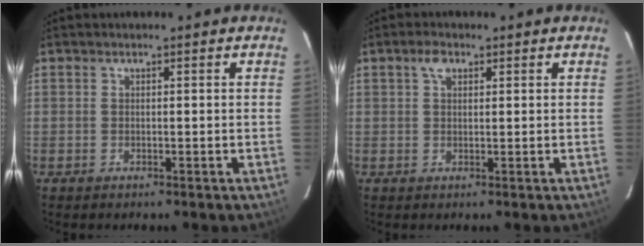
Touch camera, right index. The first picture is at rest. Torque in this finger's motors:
{"motor_torque": [0.15, -0.03, 0.07, 0.04]}